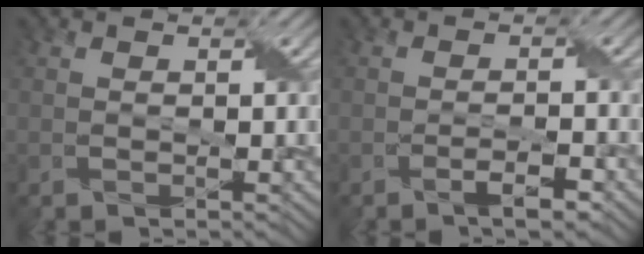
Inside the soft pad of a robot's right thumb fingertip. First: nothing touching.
{"total": 2.5, "force": [-1.7, 0.4, 1.8], "torque": [-0.035, 0.006, -0.032]}